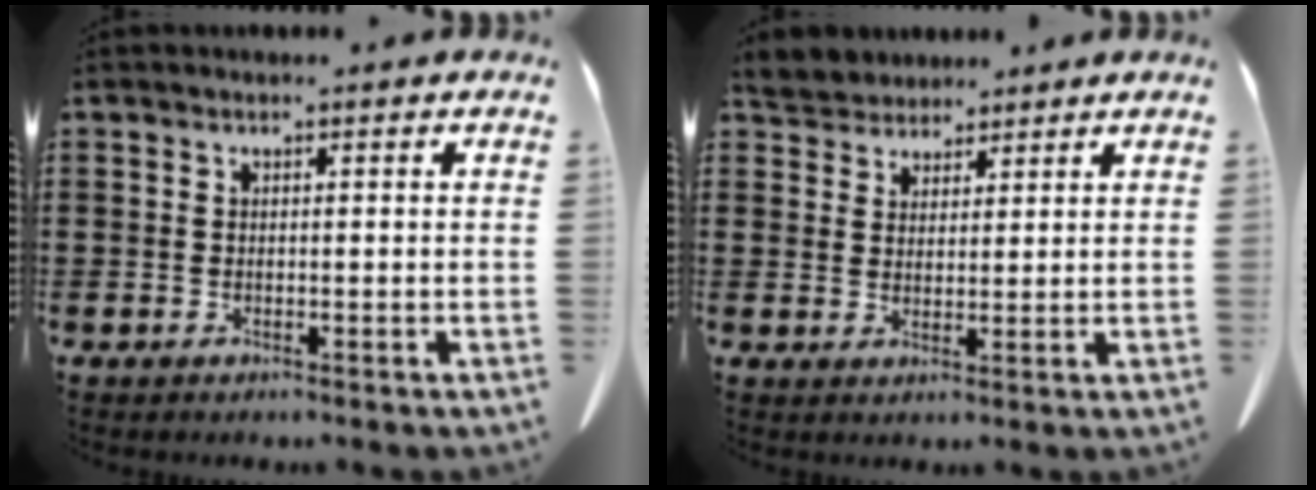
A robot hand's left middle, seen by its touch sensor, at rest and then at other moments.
{"total": 3.7, "force": [3.5, 1.2, -0.1], "torque": [-0.012, -0.009, 0.067]}